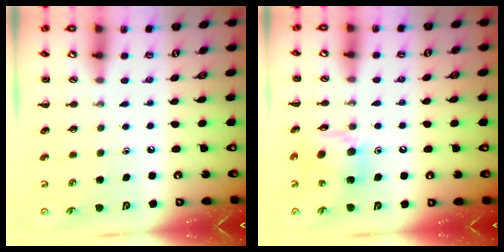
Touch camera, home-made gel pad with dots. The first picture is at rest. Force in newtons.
{"total": 13.3, "press": 12.9, "slide": 3.3}